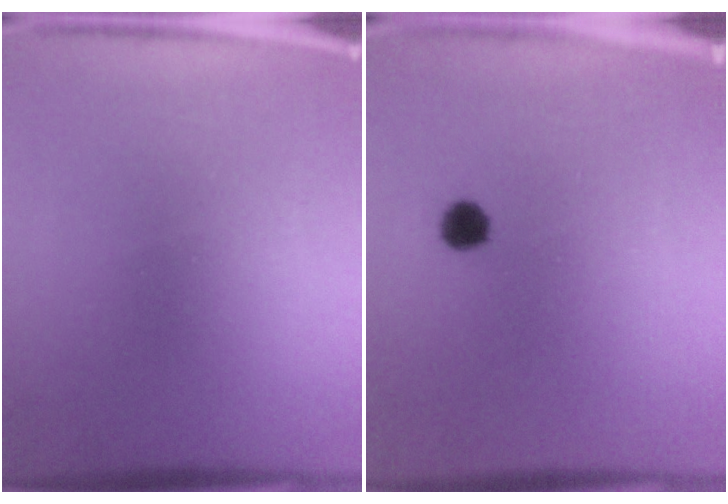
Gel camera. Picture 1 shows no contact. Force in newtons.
{"total": 3.0}